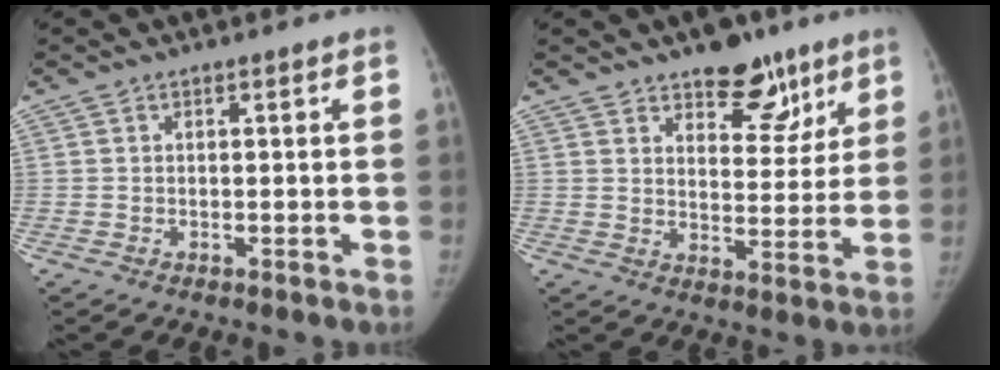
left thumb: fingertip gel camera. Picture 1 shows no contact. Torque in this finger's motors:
{"motor_torque": [0.41, -0.36, 0.70, -0.87, 0.13]}